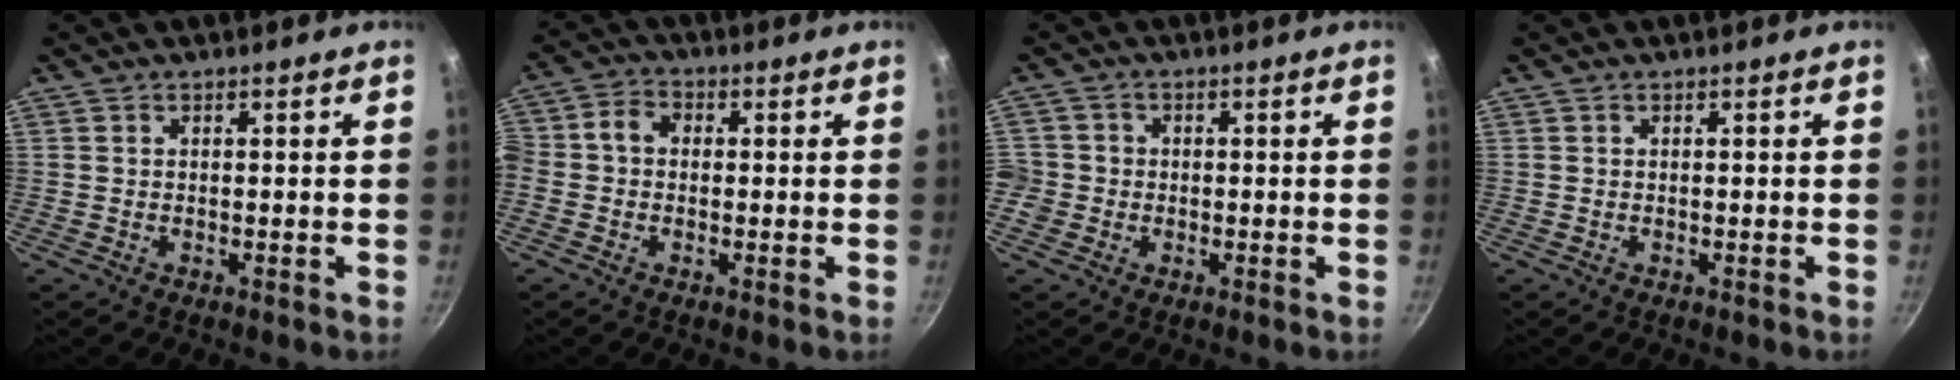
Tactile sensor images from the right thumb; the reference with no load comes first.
{"total": 5.5, "force": [-0.3, 4.4, 3.4], "torque": [-0.066, 0.026, -0.024]}
{"total": 4.4, "force": [-1.2, 4.0, 1.1], "torque": [-0.008, 0.015, -0.025]}
{"total": 0.0}